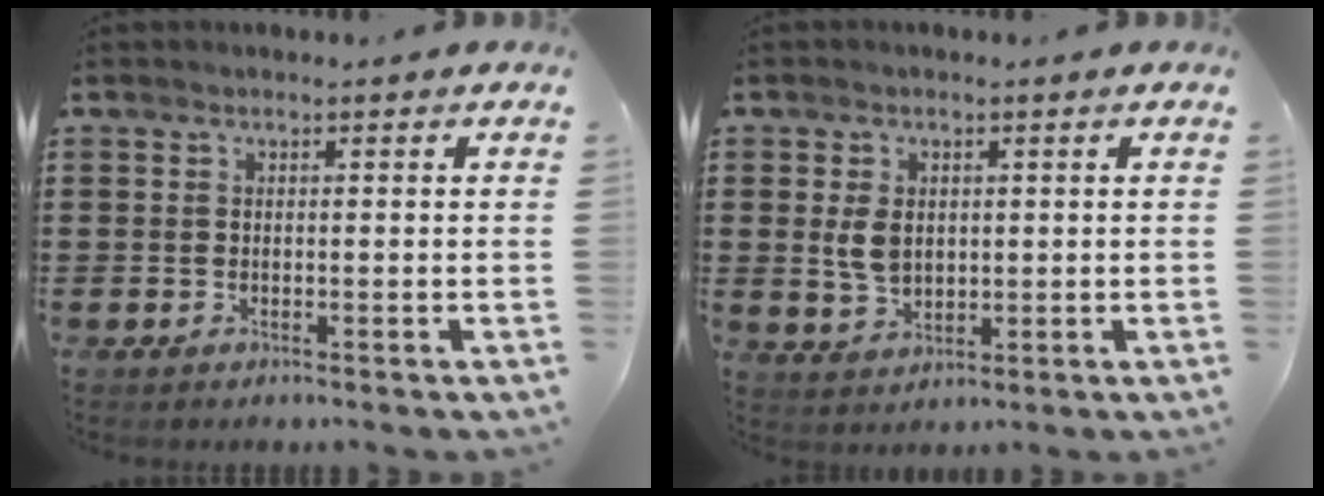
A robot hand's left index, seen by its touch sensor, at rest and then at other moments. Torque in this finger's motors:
{"motor_torque": [0.91, 0.61, 0.56, 0.13]}